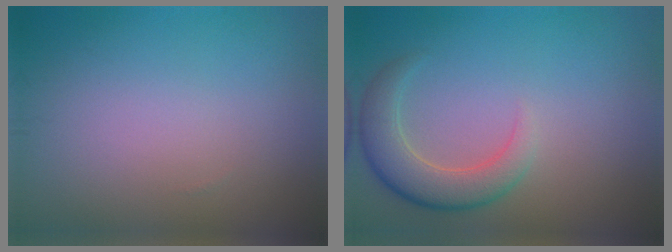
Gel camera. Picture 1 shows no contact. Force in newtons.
{"total": 4.4, "press": 4.3, "slide": 0.5}